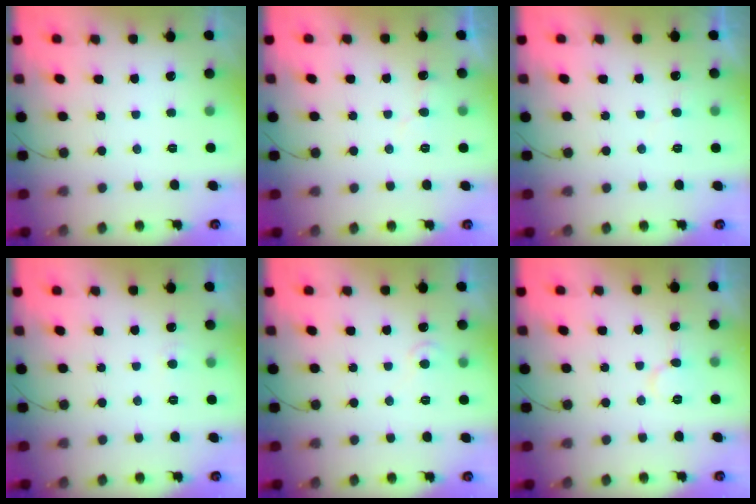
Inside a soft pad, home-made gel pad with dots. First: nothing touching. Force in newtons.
{"total": 5.2, "press": 5.2, "slide": 0.4}
{"total": 4.6, "press": 4.6, "slide": 0.3}
{"total": 3.7, "press": 3.7, "slide": 0.5}
{"total": 5.3, "press": 5.2, "slide": 0.6}
{"total": 5.9, "press": 5.9, "slide": 0.5}